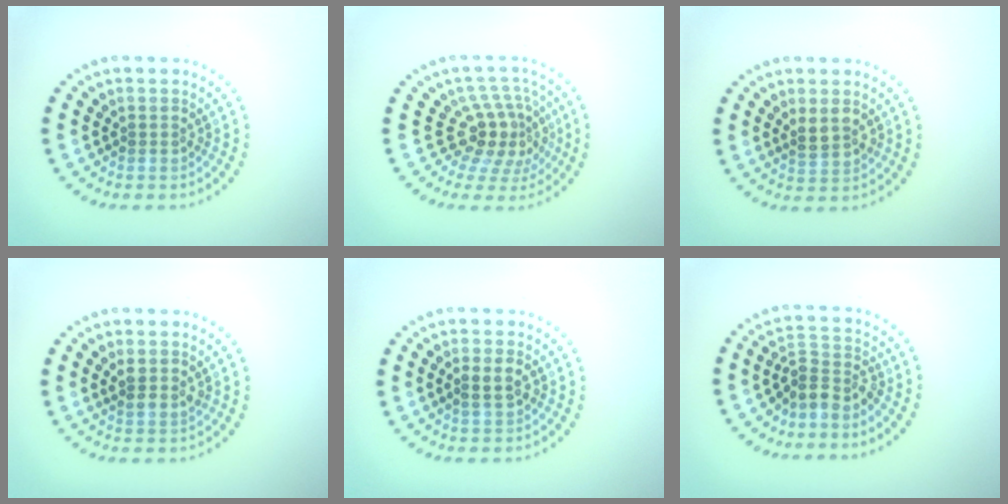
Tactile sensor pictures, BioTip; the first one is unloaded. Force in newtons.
{"total": 4.2, "press": 3.1, "slide": 2.8}
{"total": 2.1, "press": 2.0, "slide": 0.6}
{"total": 2.0, "press": 1.8, "slide": 0.8}
{"total": 1.9, "press": 1.9, "slide": 0.3}
{"total": 2.8, "press": 2.0, "slide": 1.9}